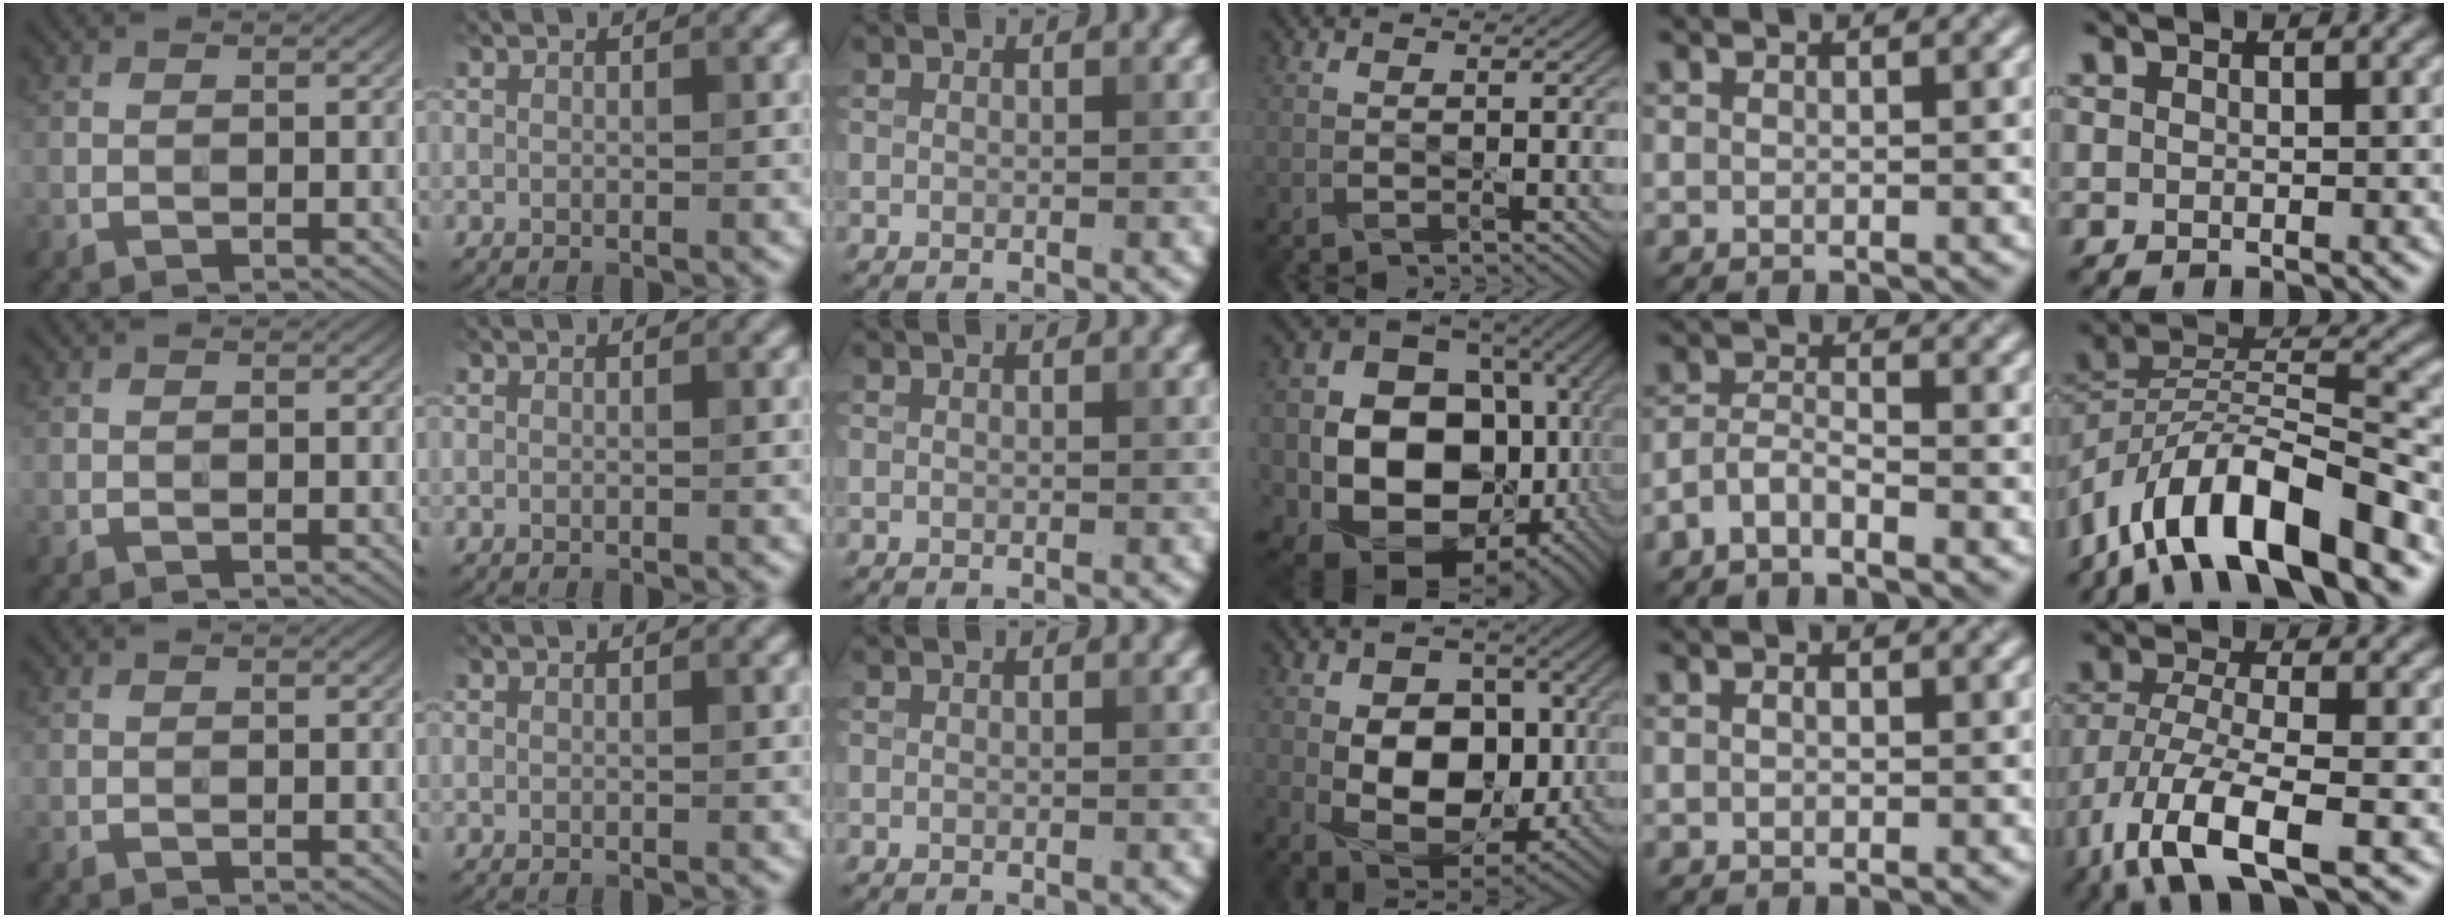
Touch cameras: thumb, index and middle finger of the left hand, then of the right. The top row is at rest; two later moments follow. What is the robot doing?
{"motion": "wipe", "object": "phone"}